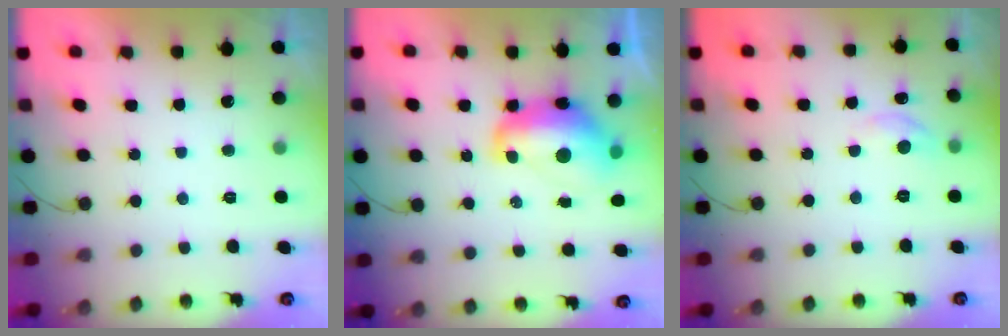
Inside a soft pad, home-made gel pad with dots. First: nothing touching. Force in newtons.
{"total": 13.7, "press": 13.6, "slide": 1.6}
{"total": 5.9, "press": 5.9, "slide": 0.7}